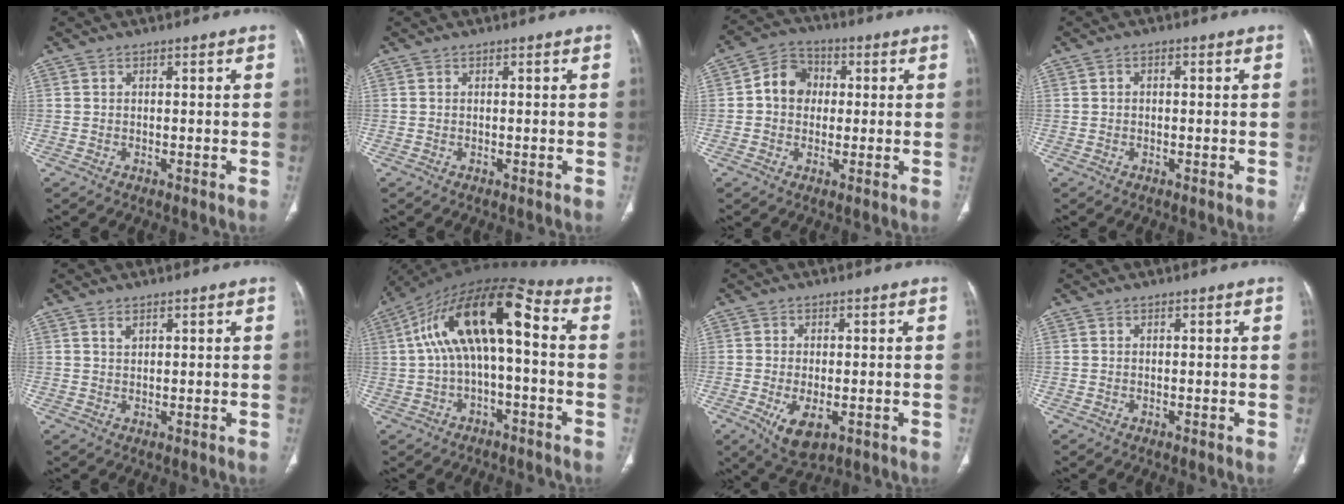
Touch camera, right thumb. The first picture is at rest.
{"total": 0.0}
{"total": 7.8, "force": [0.6, 6.6, 4.0], "torque": [-0.044, 0.018, 0.000]}
{"total": 0.9, "force": [0.1, 0.7, 0.6], "torque": [-0.006, 0.004, -0.002]}
{"total": 1.4, "force": [0.9, 0.7, 0.7], "torque": [-0.011, -0.003, 0.020]}
{"total": 16.6, "force": [1.0, 6.8, 15.1], "torque": [-0.268, 0.059, 0.013]}
{"total": 6.6, "force": [-2.2, 3.4, 5.3], "torque": [-0.093, -0.007, -0.025]}
{"total": 0.0}